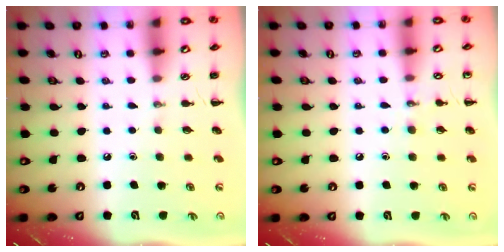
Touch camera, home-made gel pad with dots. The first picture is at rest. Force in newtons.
{"total": 5.7, "press": 5.5, "slide": 1.5}